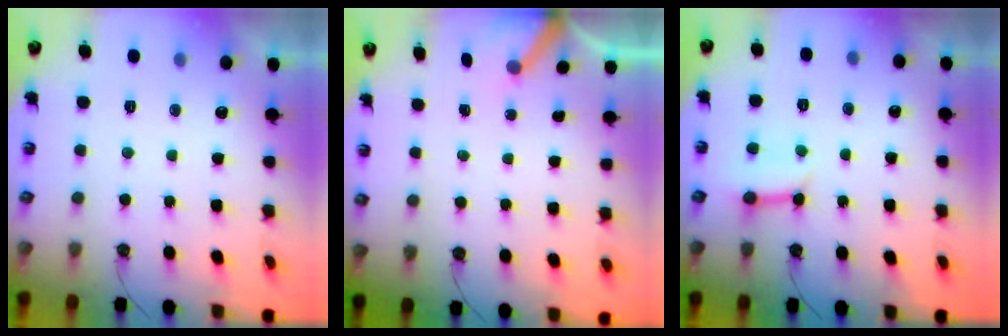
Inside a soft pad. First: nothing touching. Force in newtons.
{"total": 2.9, "press": 2.9, "slide": 0.3}
{"total": 6.2, "press": 6.1, "slide": 0.8}